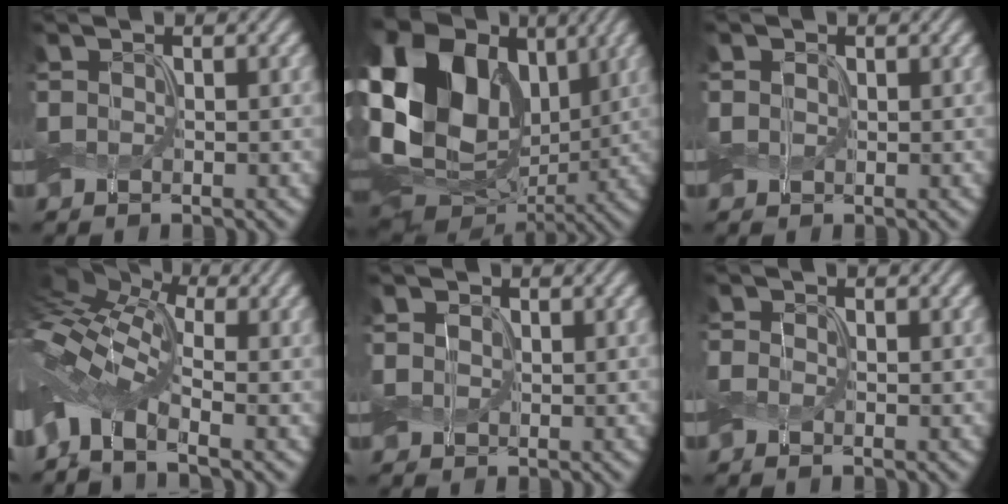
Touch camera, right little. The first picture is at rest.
{"total": 20.1, "force": [3.9, 14.8, 13.0], "torque": [-0.263, 0.038, 0.073]}
{"total": 0.8, "force": [0.1, 0.7, 0.3], "torque": [-0.008, 0.002, 0.001]}
{"total": 9.5, "force": [-1.7, 4.8, 8.0], "torque": [-0.167, 0.010, -0.053]}
{"total": 1.1, "force": [0.2, 1.0, 0.5], "torque": [-0.013, 0.003, 0.002]}
{"total": 0.7, "force": [-0.6, 0.4, 0.2], "torque": [-0.002, 0.002, -0.012]}